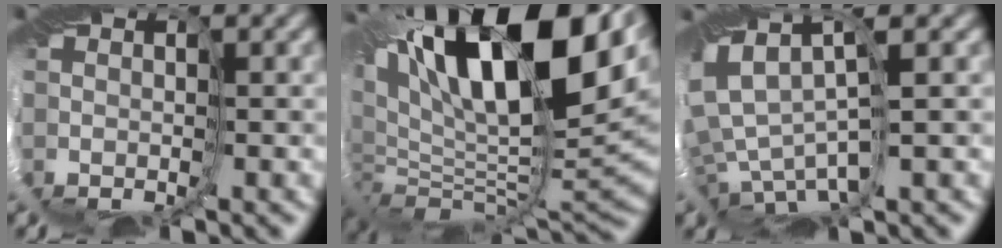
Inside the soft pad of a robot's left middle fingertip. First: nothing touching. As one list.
[{"total": 16.6, "force": [4.7, 7.5, 14.0], "torque": [-0.257, 0.014, 0.101]}, {"total": 4.5, "force": [0.8, 2.1, 3.9], "torque": [-0.092, -0.001, 0.033]}]